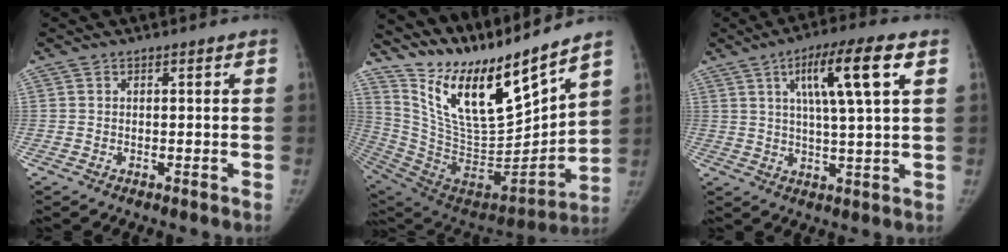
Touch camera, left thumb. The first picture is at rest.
{"total": 23.2, "force": [18.2, 5.0, 13.4], "torque": [-0.188, -0.113, 0.338]}
{"total": 12.9, "force": [5.0, 2.0, 11.7], "torque": [-0.196, -0.004, 0.080]}